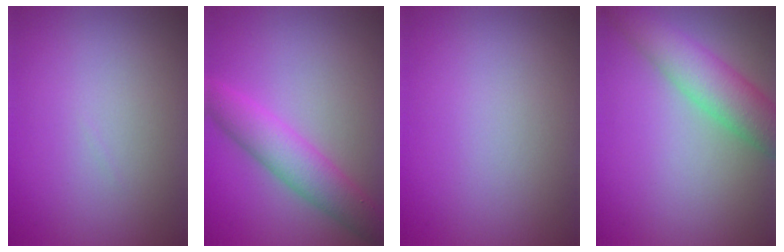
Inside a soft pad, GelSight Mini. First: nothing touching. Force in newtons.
{"total": 4.7, "press": 4.7, "slide": 0.1}
{"total": 0.0}
{"total": 5.2, "press": 5.2, "slide": 0.3}